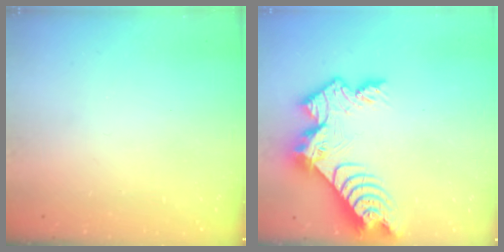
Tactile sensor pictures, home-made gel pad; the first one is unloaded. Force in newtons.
{"total": 13.2, "press": 13.2, "slide": 1.0}